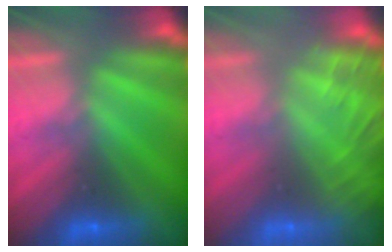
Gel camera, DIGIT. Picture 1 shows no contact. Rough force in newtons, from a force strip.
{"total": 6.9}